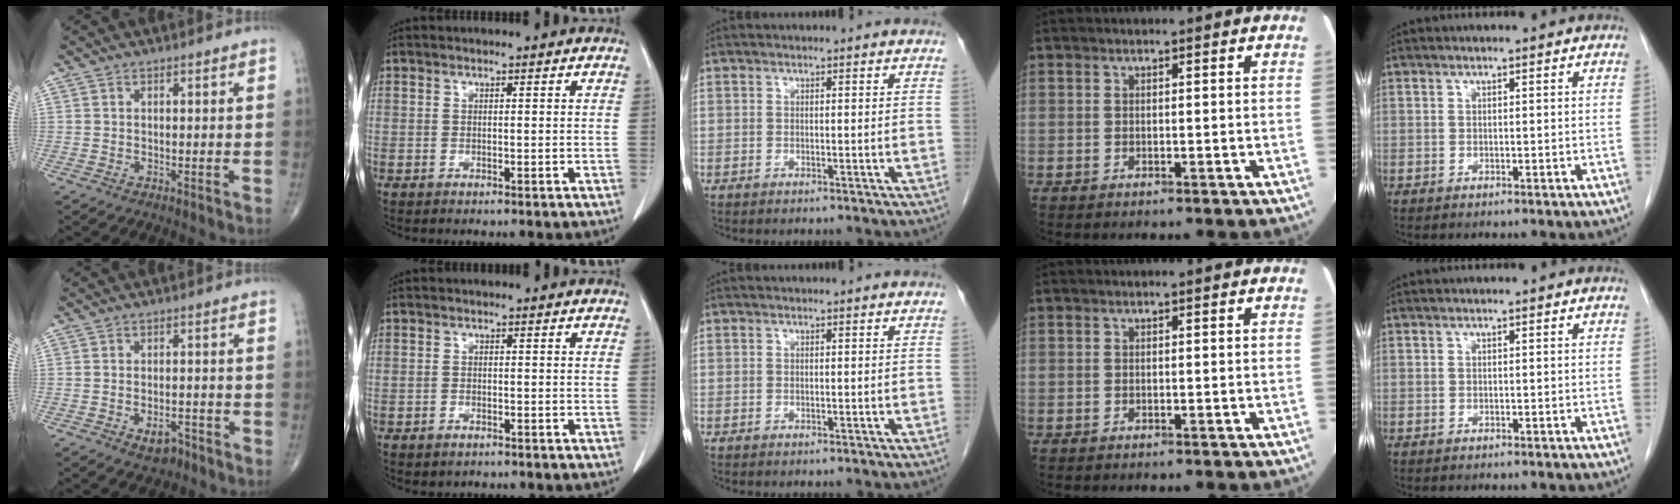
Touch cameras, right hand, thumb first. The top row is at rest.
{"thumb": {"total": 3.8, "force": [-2.2, 2.1, 2.3], "torque": [-0.027, 0.011, -0.032]}, "index": {"total": 1.3, "force": [-0.8, 0.9, 0.5], "torque": [-0.012, 0.001, -0.006]}}